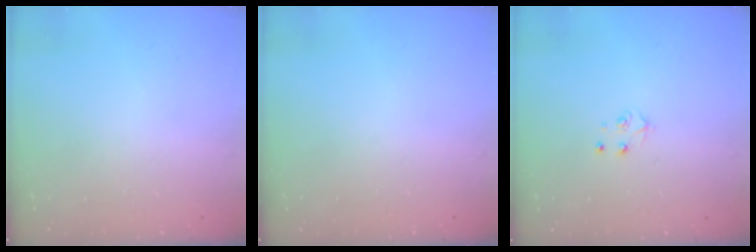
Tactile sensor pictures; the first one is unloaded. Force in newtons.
{"total": 0.0}
{"total": 3.9, "press": 3.8, "slide": 0.5}